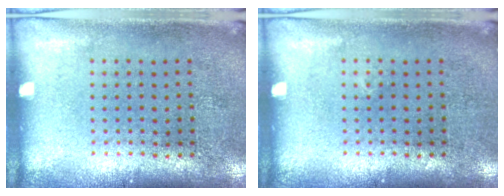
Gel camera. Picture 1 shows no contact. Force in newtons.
{"total": 0.0}